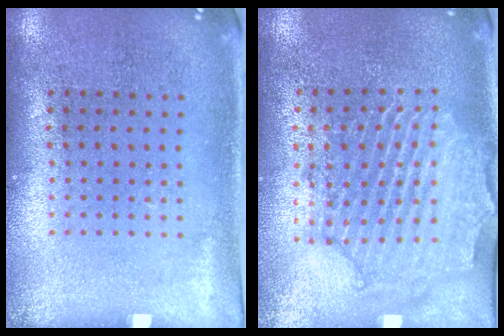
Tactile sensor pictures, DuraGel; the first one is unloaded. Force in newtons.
{"total": 2.3, "press": 2.1, "slide": 0.7}